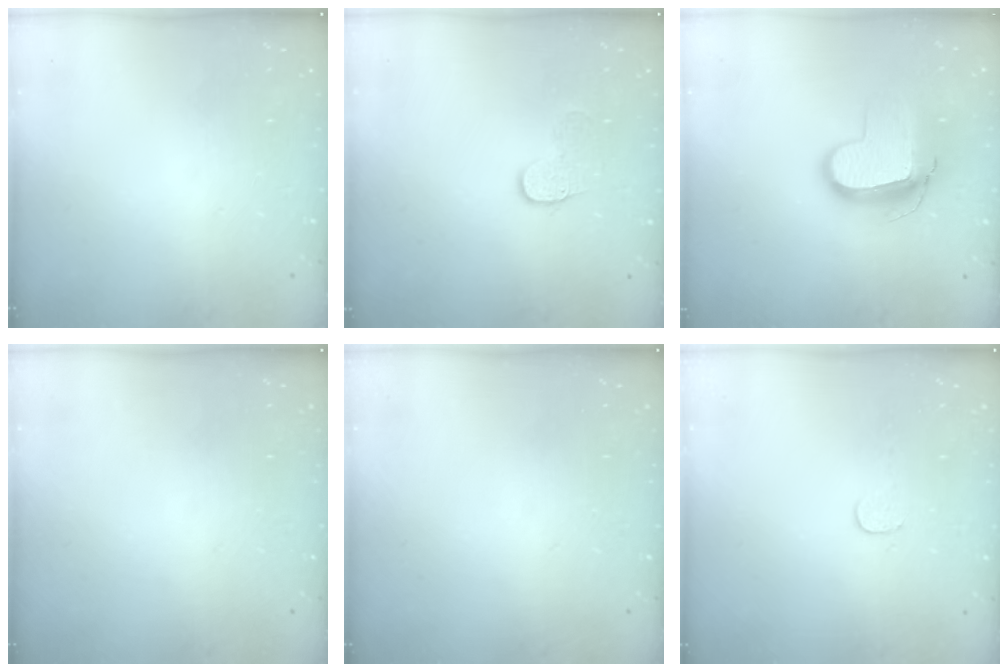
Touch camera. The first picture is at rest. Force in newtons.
{"total": 6.6, "press": 6.6, "slide": 0.6}
{"total": 11.1, "press": 11.0, "slide": 1.3}
{"total": 0.0}
{"total": 0.0}
{"total": 3.0, "press": 3.0, "slide": 0.3}